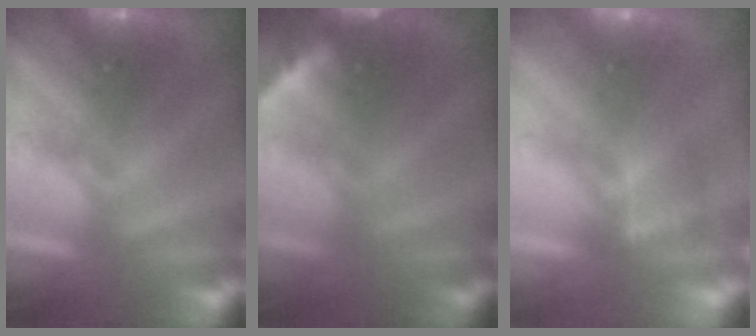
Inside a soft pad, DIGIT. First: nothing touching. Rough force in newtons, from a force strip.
{"total": 2.2}
{"total": 4.7}